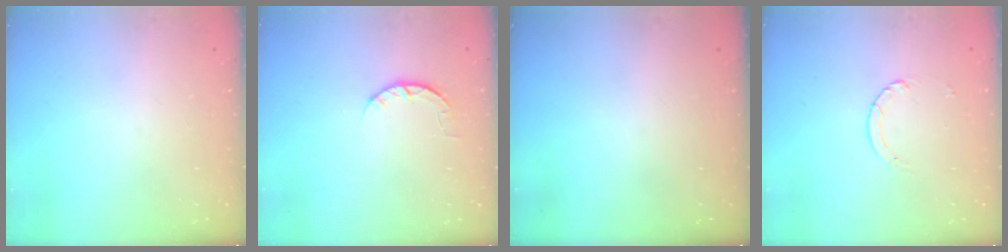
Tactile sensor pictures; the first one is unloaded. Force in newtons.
{"total": 4.5, "press": 4.5, "slide": 0.7}
{"total": 0.0}
{"total": 2.5, "press": 2.4, "slide": 0.2}